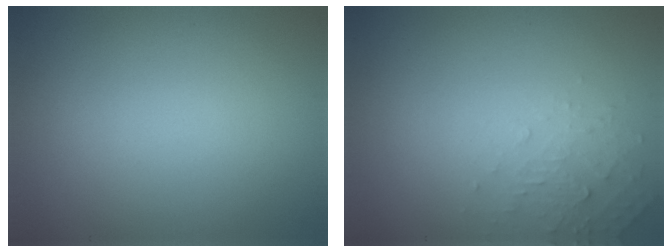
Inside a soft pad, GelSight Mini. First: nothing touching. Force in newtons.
{"total": 1.7, "press": 1.7, "slide": 0.2}